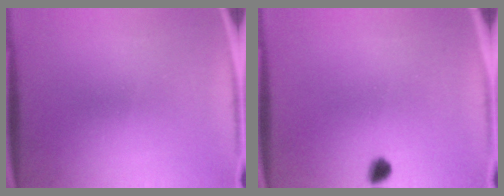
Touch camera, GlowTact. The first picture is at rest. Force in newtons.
{"total": 2.4}